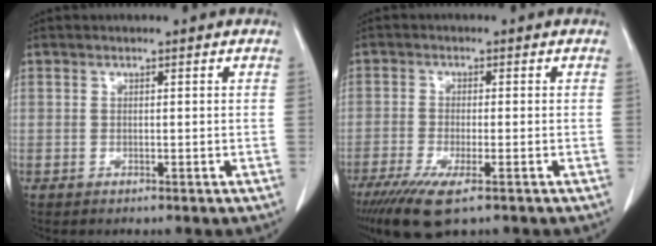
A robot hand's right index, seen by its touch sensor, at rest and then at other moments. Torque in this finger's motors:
{"motor_torque": [1.47, -0.67, 0.48, 0.13]}